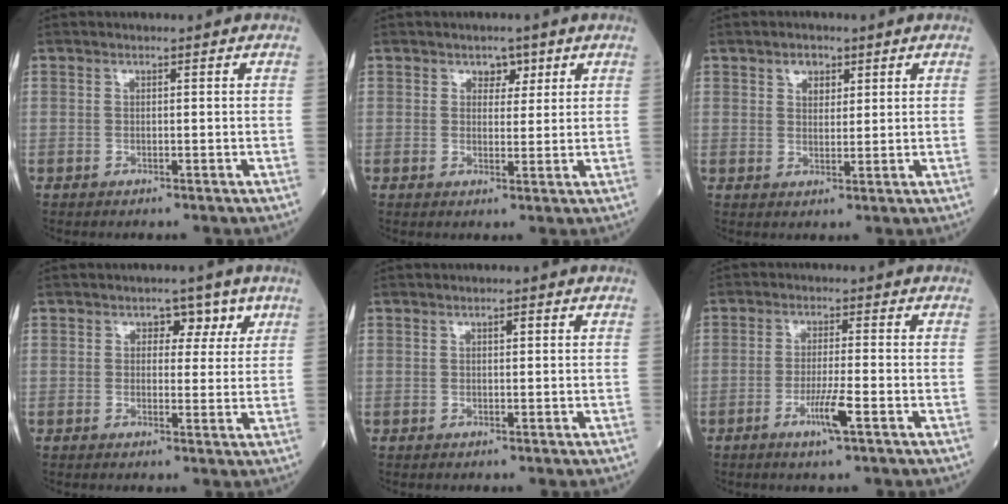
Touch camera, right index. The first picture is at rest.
{"total": 2.6, "force": [1.5, 1.8, 1.2], "torque": [-0.009, 0.002, 0.020]}
{"total": 2.8, "force": [1.6, 1.8, 1.5], "torque": [-0.022, 0.004, 0.027]}
{"total": 3.8, "force": [1.9, 2.6, 2.0], "torque": [-0.012, 0.007, 0.020]}
{"total": 0.8, "force": [0.4, 0.2, 0.7], "torque": [-0.011, 0.001, 0.004]}
{"total": 4.7, "force": [-2.2, -0.4, 4.1], "torque": [-0.081, -0.009, -0.043]}